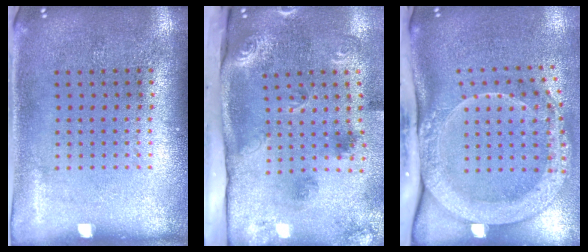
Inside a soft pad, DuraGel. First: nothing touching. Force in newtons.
{"total": 3.2, "press": 2.1, "slide": 2.4}
{"total": 3.3, "press": 2.3, "slide": 2.3}